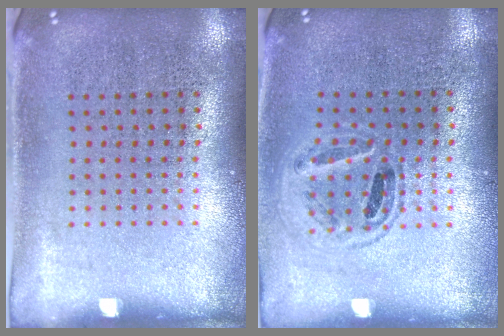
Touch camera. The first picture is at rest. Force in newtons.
{"total": 0.9, "press": 0.9, "slide": 0.2}